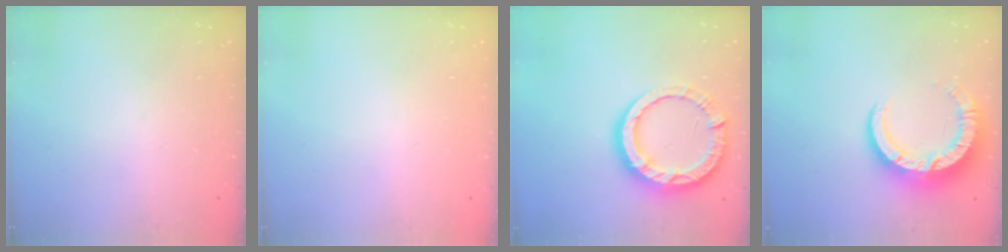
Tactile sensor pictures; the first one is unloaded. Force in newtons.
{"total": 2.5, "press": 2.5, "slide": 0.2}
{"total": 13.3, "press": 13.2, "slide": 1.6}
{"total": 11.8, "press": 11.7, "slide": 1.3}